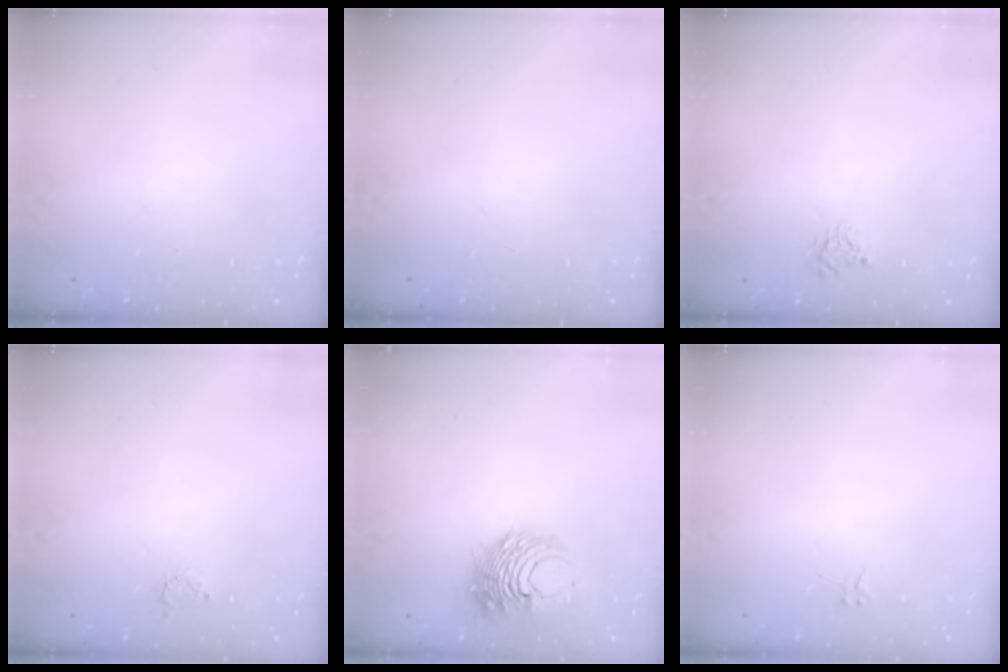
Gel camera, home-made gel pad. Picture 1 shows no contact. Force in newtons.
{"total": 0.0}
{"total": 2.9, "press": 2.9, "slide": 0.4}
{"total": 2.1, "press": 2.1, "slide": 0.2}
{"total": 10.7, "press": 10.7, "slide": 0.6}
{"total": 2.6, "press": 2.6, "slide": 0.3}